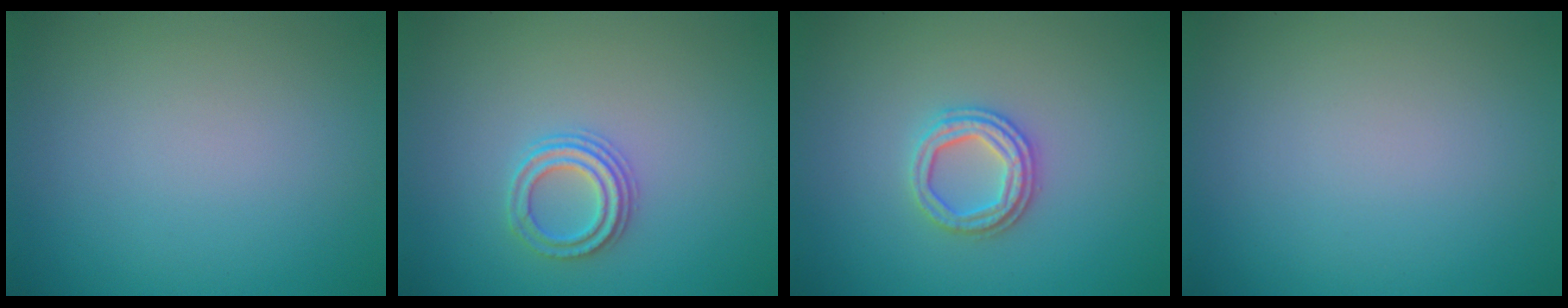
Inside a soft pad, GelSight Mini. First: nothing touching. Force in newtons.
{"total": 2.4, "press": 2.2, "slide": 0.8}
{"total": 2.9, "press": 2.7, "slide": 1.0}
{"total": 0.0}